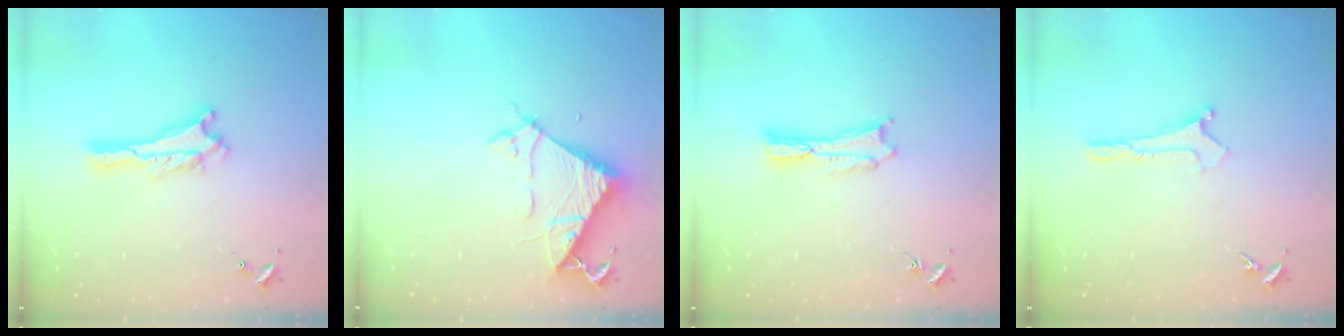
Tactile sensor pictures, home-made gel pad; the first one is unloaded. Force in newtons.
{"total": 6.8, "press": 6.8, "slide": 0.6}
{"total": 0.5, "press": 0.5, "slide": 0.2}
{"total": 0.0}